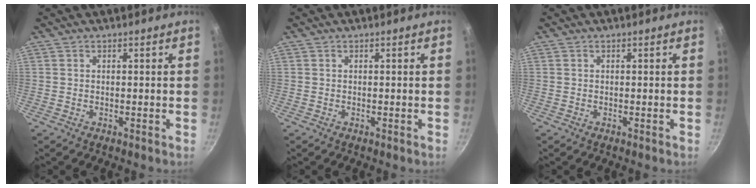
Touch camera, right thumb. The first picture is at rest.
{"total": 0.0}
{"total": 0.0}